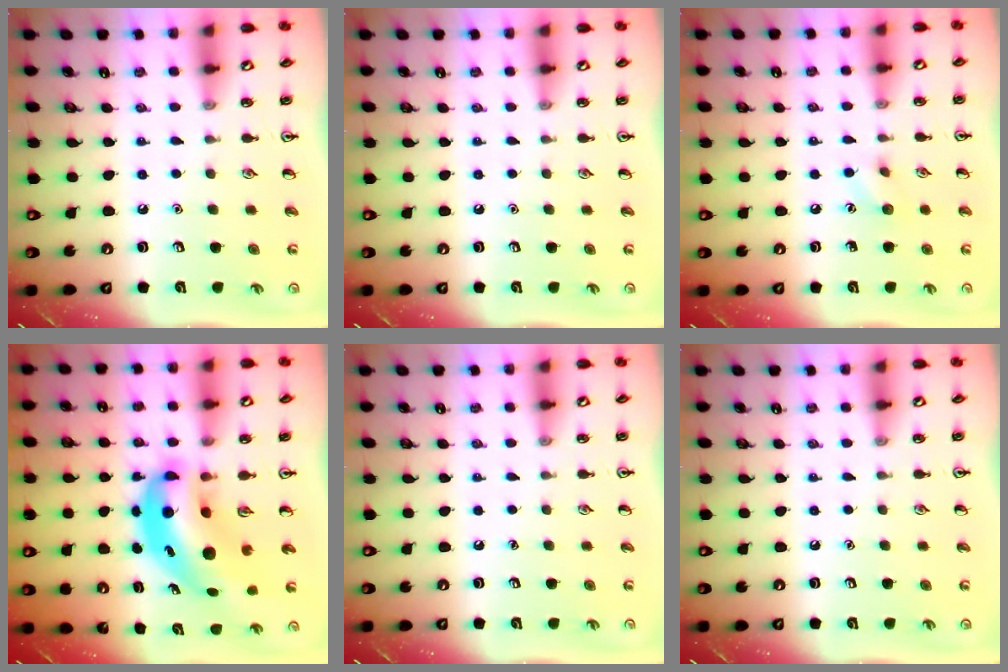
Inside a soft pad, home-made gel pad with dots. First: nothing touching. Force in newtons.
{"total": 0.0}
{"total": 6.3, "press": 6.1, "slide": 1.8}
{"total": 10.4, "press": 10.0, "slide": 2.9}
{"total": 0.0}
{"total": 0.0}